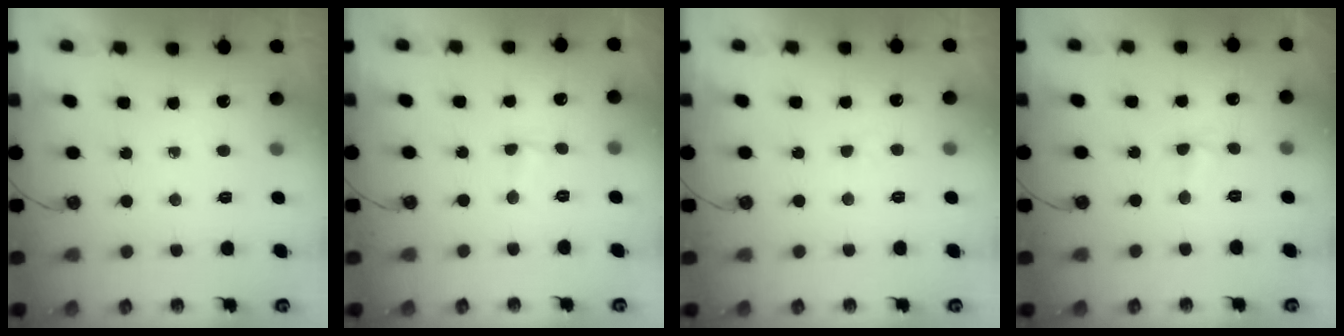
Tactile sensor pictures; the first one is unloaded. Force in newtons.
{"total": 2.0, "press": 1.9, "slide": 0.5}
{"total": 1.9, "press": 1.8, "slide": 0.4}
{"total": 3.0, "press": 2.9, "slide": 0.5}